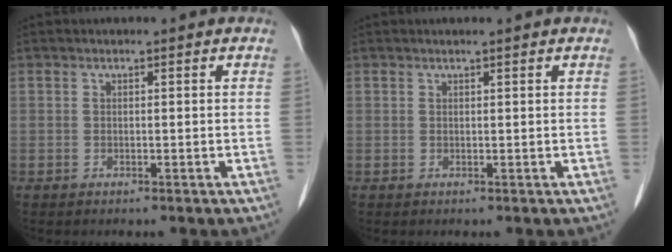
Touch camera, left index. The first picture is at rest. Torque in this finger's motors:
{"motor_torque": [-1.79, -0.34, -1.05, -0.04]}